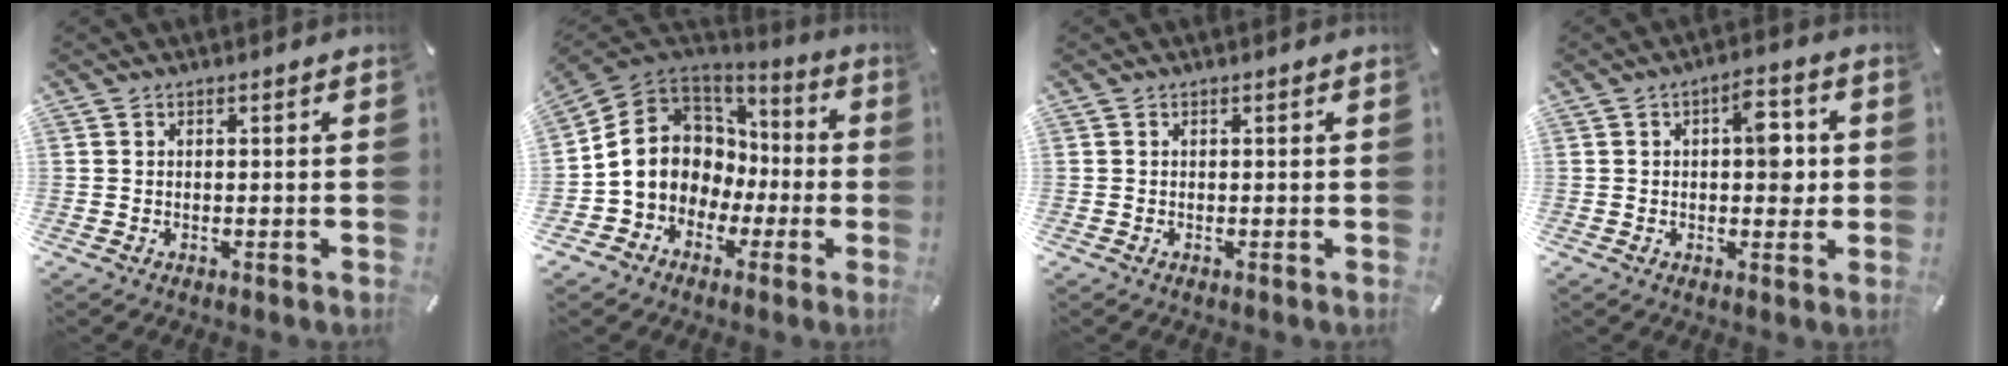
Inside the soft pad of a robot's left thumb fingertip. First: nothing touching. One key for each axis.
{"total": 12.6, "fx": -1.5, "fy": 11.7, "fz": 4.3, "tx": -0.099, "ty": 0.000, "tz": -0.021}
{"total": 0.0}
{"total": 8.3, "fx": 0.8, "fy": 4.3, "fz": 7.0, "tx": -0.073, "ty": -0.004, "tz": 0.003}